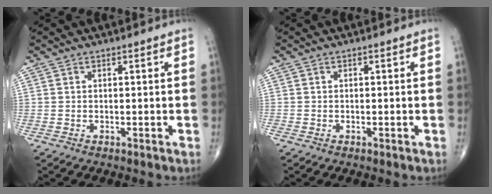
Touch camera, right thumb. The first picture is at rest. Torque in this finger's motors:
{"motor_torque": [0.40, -0.60, 0.07, 0.08, 0.02]}